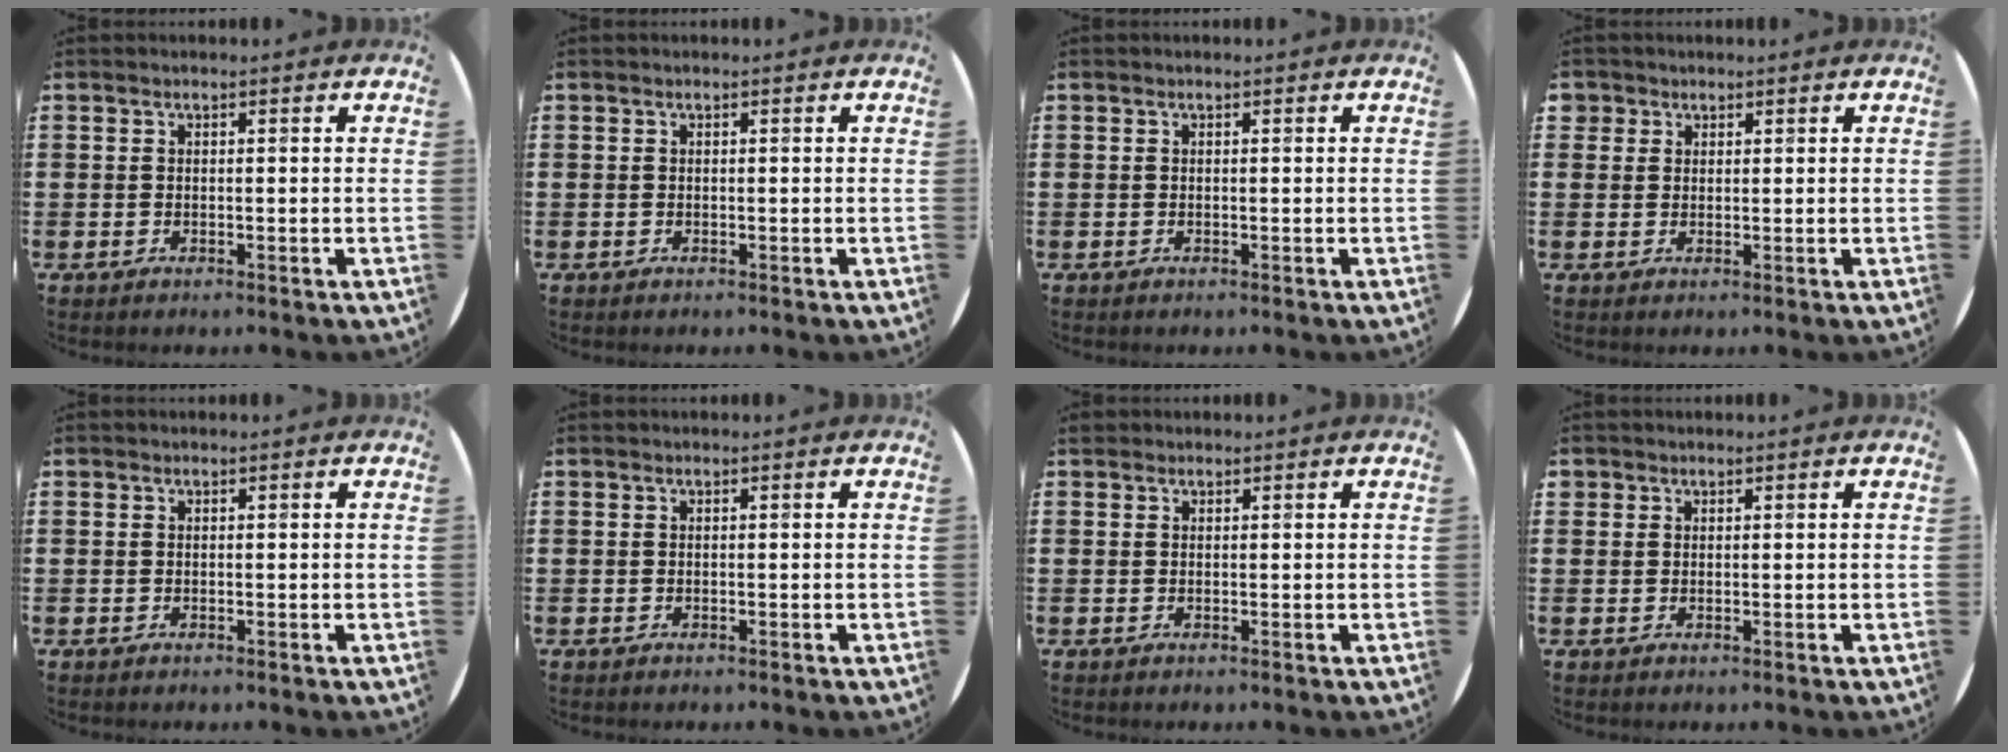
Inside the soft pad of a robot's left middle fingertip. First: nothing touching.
{"total": 0.0}
{"total": 0.0}
{"total": 1.5, "force": [1.1, 1.0, 0.0], "torque": [0.007, 0.001, 0.022]}
{"total": 0.0}
{"total": 0.0}
{"total": 0.7, "force": [0.6, 0.3, -0.1], "torque": [0.009, 0.000, 0.010]}
{"total": 0.7, "force": [0.6, 0.4, -0.1], "torque": [0.001, 0.004, 0.012]}